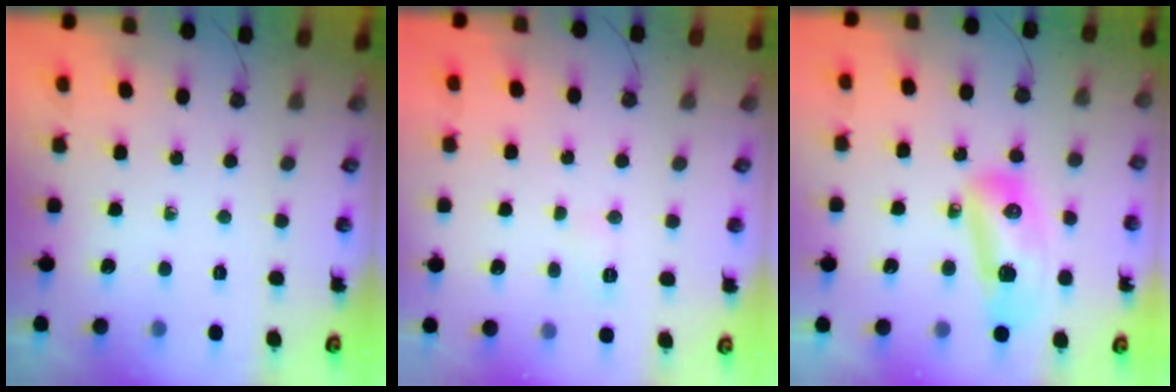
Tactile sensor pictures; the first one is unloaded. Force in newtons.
{"total": 5.3, "press": 5.2, "slide": 0.7}
{"total": 13.5, "press": 13.4, "slide": 1.8}